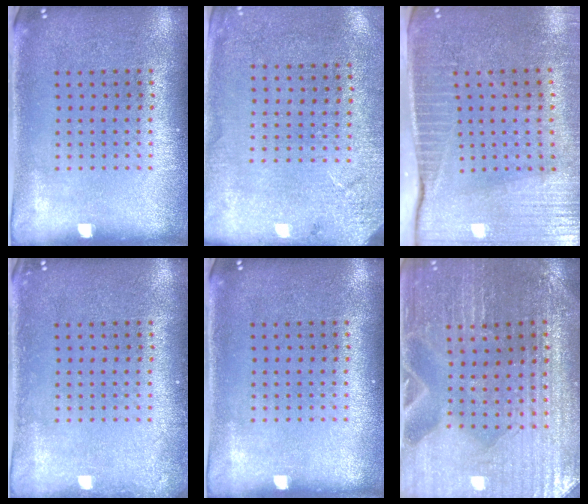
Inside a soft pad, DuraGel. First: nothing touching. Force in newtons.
{"total": 2.6, "press": 2.4, "slide": 0.9}
{"total": 3.7, "press": 3.4, "slide": 1.5}
{"total": 0.8, "press": 0.8, "slide": 0.1}
{"total": 0.0}
{"total": 2.2, "press": 2.1, "slide": 0.2}